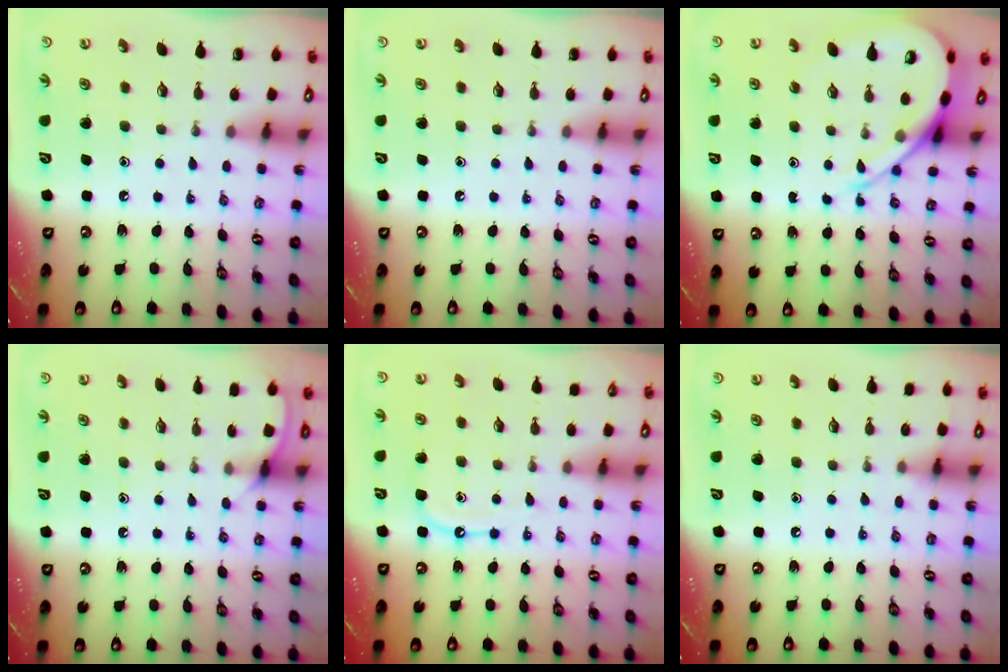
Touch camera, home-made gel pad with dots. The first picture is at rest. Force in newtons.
{"total": 0.0}
{"total": 11.0, "press": 10.9, "slide": 1.0}
{"total": 5.6, "press": 5.5, "slide": 0.6}
{"total": 8.7, "press": 8.7, "slide": 0.9}
{"total": 5.3, "press": 5.2, "slide": 0.7}